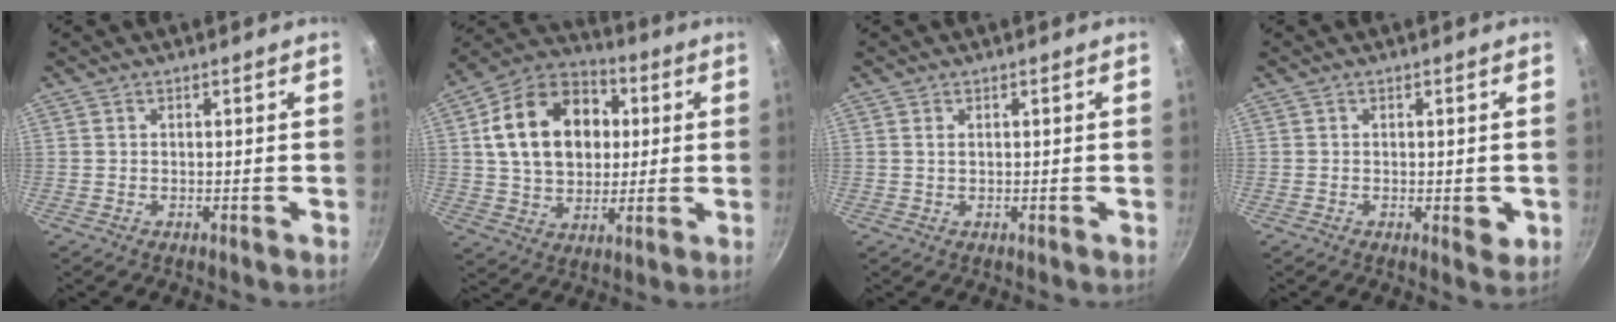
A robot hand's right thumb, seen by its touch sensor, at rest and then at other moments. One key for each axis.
{"total": 19.4, "fx": 3.5, "fy": 14.3, "fz": 12.7, "tx": -0.184, "ty": 0.019, "tz": 0.053}
{"total": 0.8, "fx": 0.3, "fy": 0.4, "fz": 0.6, "tx": -0.012, "ty": 0.001, "tz": 0.007}
{"total": 2.9, "fx": -0.5, "fy": 1.6, "fz": 2.4, "tx": -0.024, "ty": -0.002, "tz": -0.007}